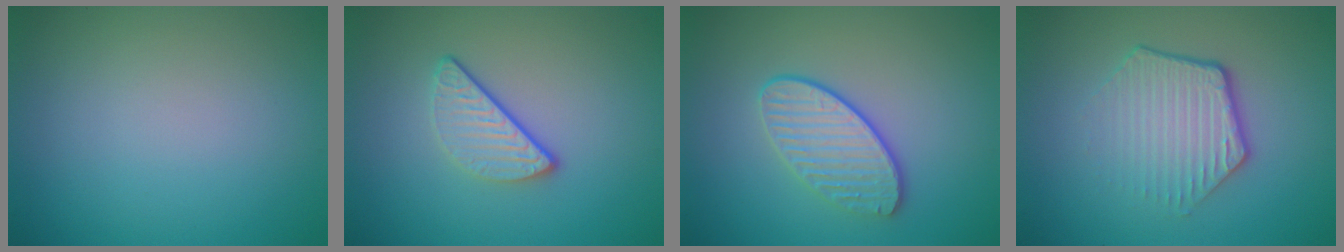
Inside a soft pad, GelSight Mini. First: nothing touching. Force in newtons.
{"total": 3.0, "press": 2.3, "slide": 1.9}
{"total": 3.5, "press": 3.3, "slide": 1.3}
{"total": 4.3, "press": 3.1, "slide": 2.9}